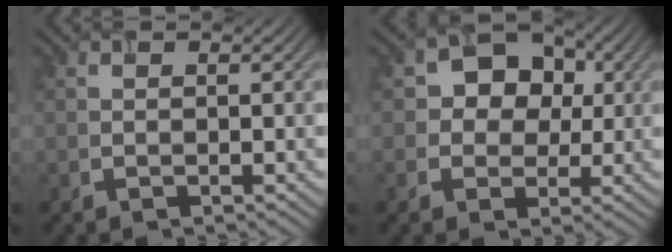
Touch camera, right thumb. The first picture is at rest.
{"total": 7.9, "force": [1.7, 6.6, 4.0], "torque": [-0.074, 0.020, 0.005]}